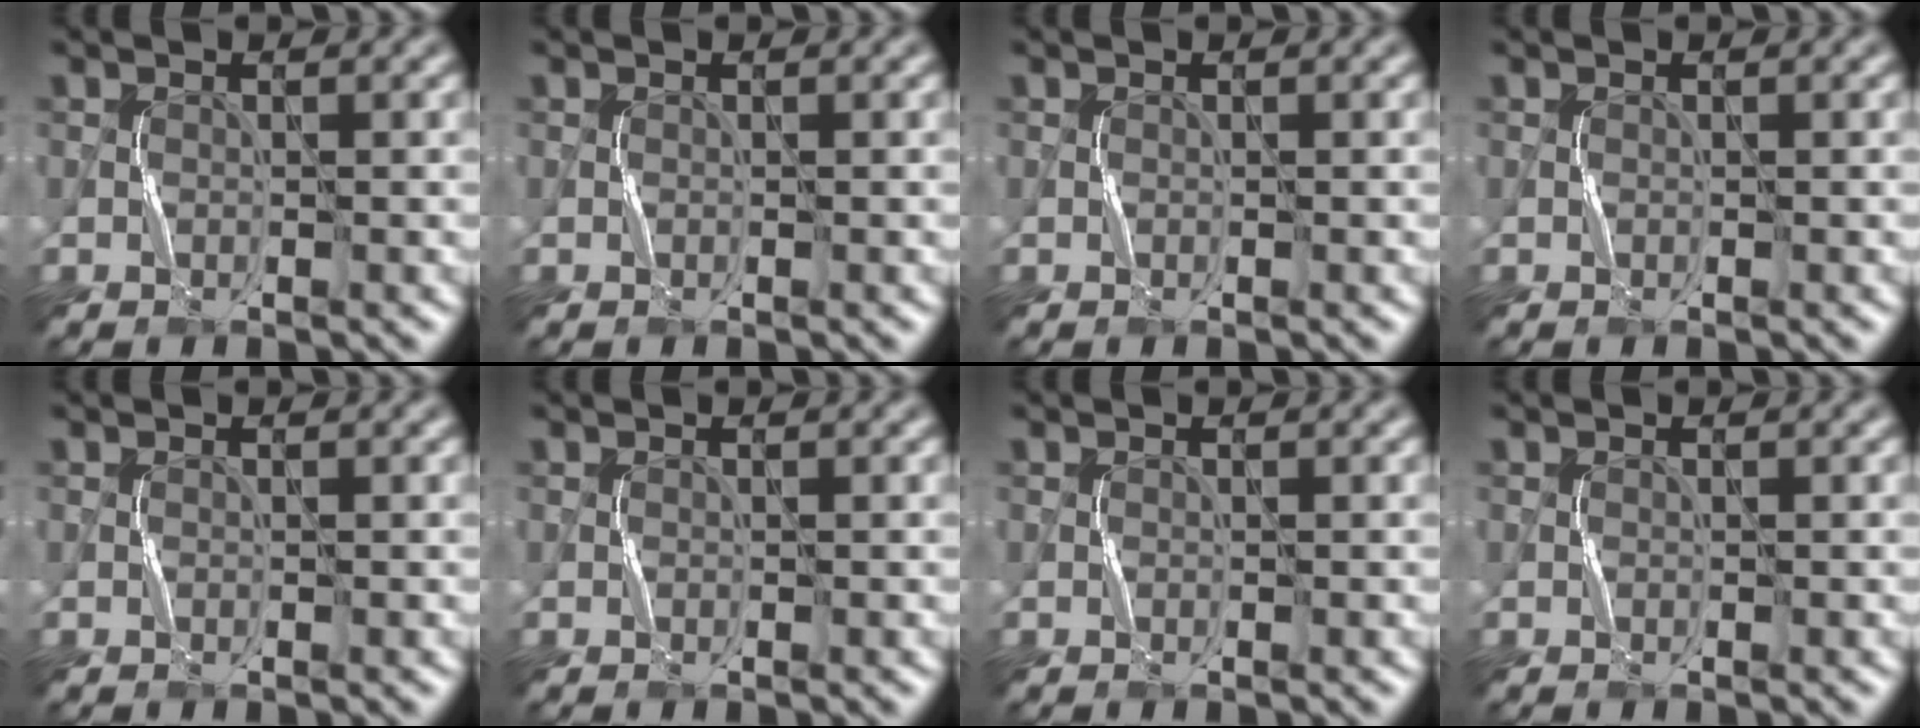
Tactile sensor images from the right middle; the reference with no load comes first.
{"total": 0.0}
{"total": 0.0}
{"total": 0.0}
{"total": 0.0}
{"total": 0.0}
{"total": 0.0}
{"total": 0.0}